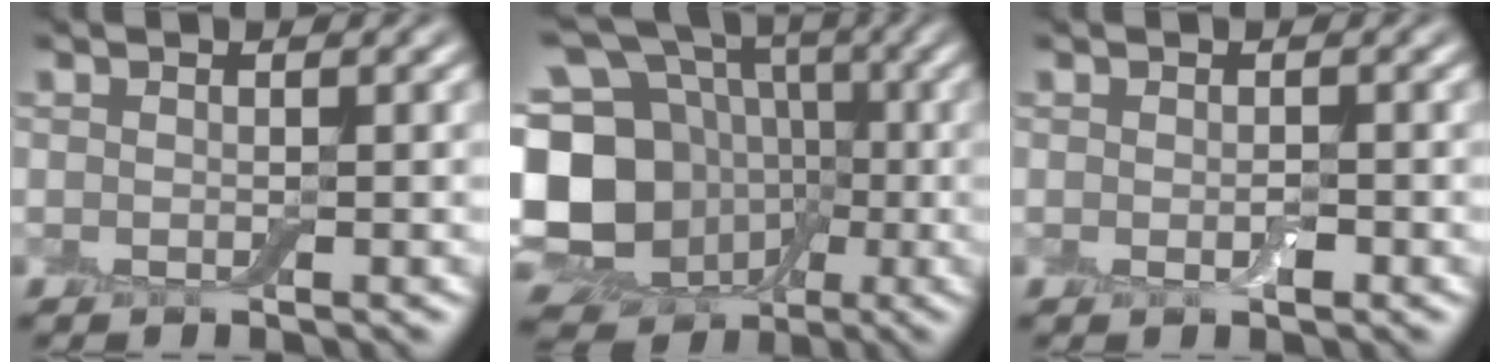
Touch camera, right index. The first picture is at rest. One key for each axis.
{"total": 19.1, "fx": -1.9, "fy": 16.8, "fz": 8.9, "tx": -0.206, "ty": 0.010, "tz": -0.059}
{"total": 1.0, "fx": -0.3, "fy": 0.5, "fz": 0.8, "tx": -0.015, "ty": -0.001, "tz": -0.004}